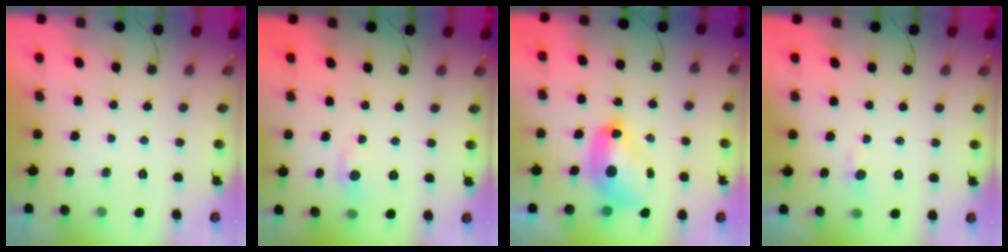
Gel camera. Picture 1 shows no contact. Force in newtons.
{"total": 2.8, "press": 2.8, "slide": 0.4}
{"total": 10.7, "press": 10.6, "slide": 1.1}
{"total": 4.8, "press": 4.7, "slide": 0.7}